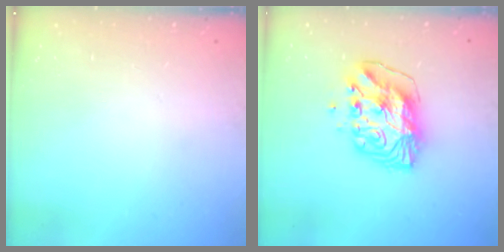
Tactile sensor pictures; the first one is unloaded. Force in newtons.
{"total": 11.2, "press": 11.2, "slide": 1.1}